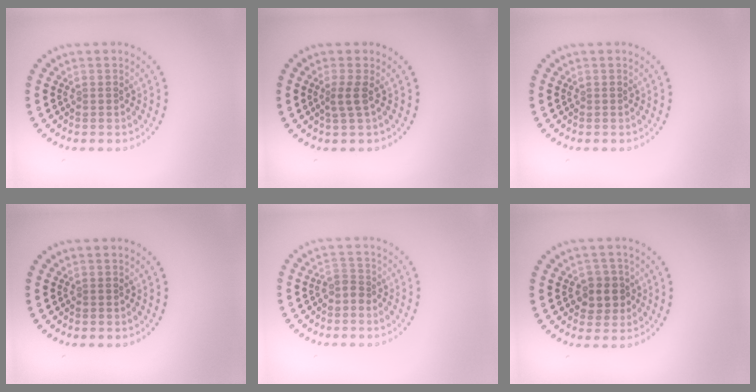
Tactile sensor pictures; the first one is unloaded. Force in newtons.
{"total": 1.7, "press": 1.2, "slide": 1.2}
{"total": 0.0}
{"total": 0.0}
{"total": 1.6, "press": 1.2, "slide": 1.0}
{"total": 2.4, "press": 2.3, "slide": 0.8}